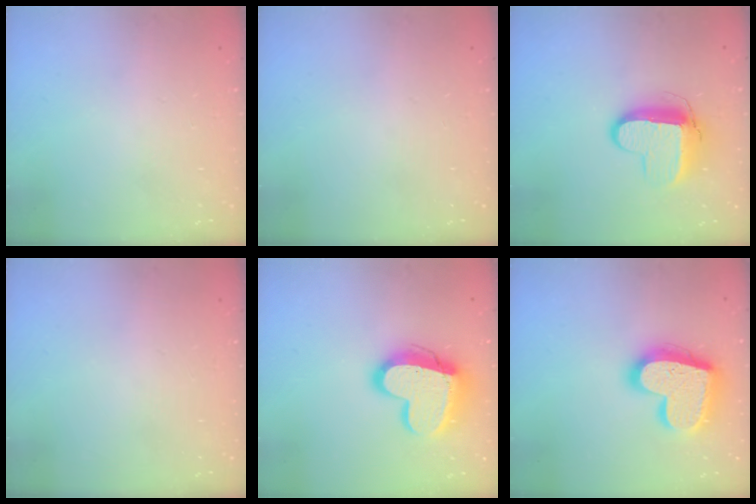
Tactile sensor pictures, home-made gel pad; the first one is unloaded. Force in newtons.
{"total": 0.0}
{"total": 11.1, "press": 11.0, "slide": 0.9}
{"total": 0.0}
{"total": 16.7, "press": 16.7, "slide": 1.1}
{"total": 20.4, "press": 20.3, "slide": 1.7}